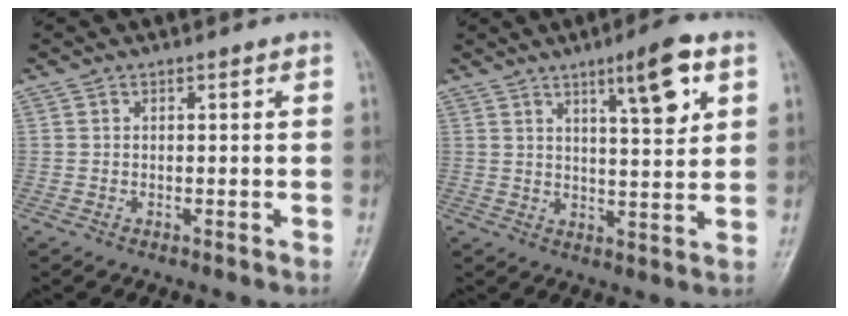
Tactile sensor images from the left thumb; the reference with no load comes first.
{"total": 9.2, "force": [4.6, 2.0, 7.8], "torque": [-0.109, -0.026, 0.070]}